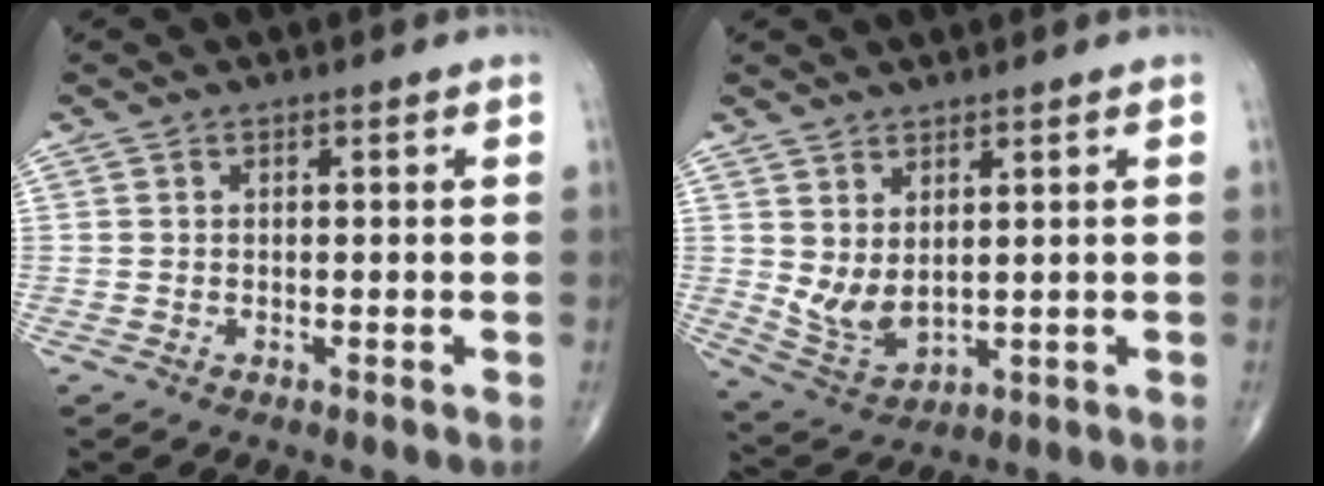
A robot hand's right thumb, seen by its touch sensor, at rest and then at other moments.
{"total": 6.5, "force": [1.8, 3.3, 5.2], "torque": [-0.098, -0.024, 0.053]}